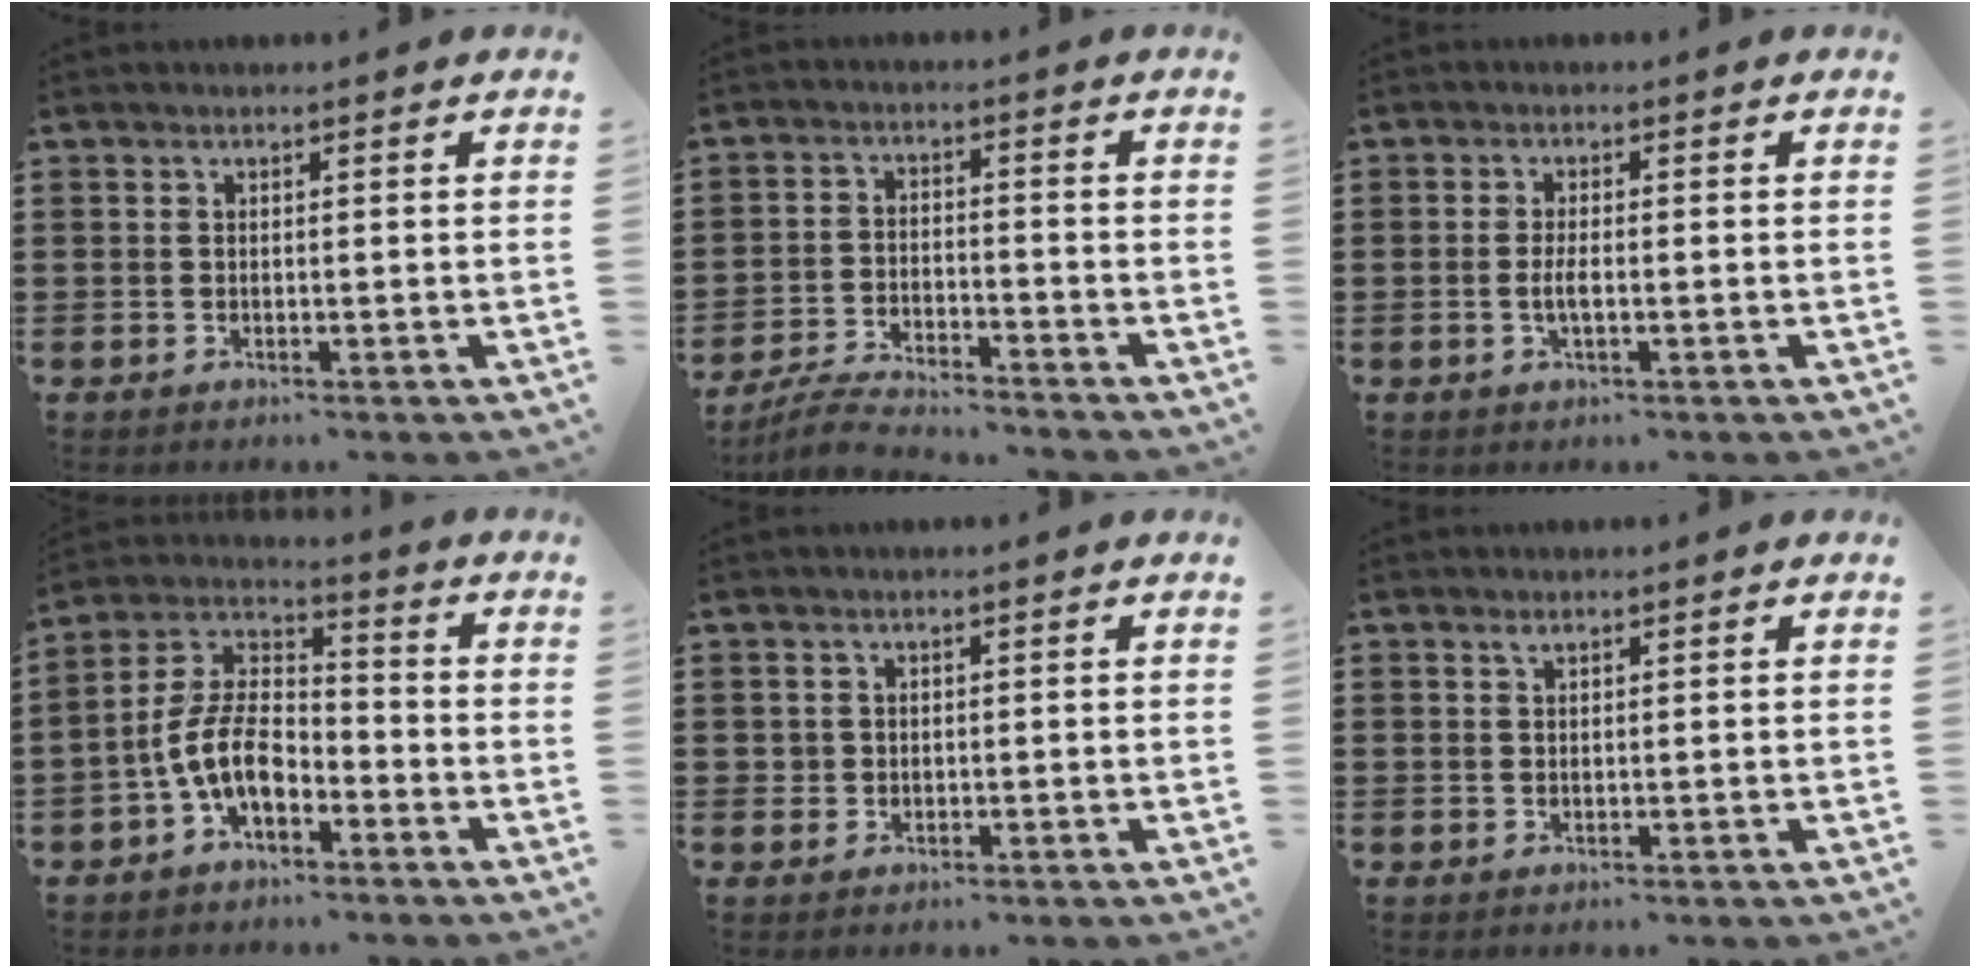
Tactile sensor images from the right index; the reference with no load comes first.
{"total": 4.9, "force": [-4.8, 0.4, 1.1], "torque": [-0.031, 0.000, -0.099]}
{"total": 2.4, "force": [-0.5, 0.6, 2.2], "torque": [-0.048, -0.002, -0.012]}
{"total": 9.7, "force": [-3.9, 4.9, 7.5], "torque": [-0.175, 0.002, -0.077]}
{"total": 0.9, "force": [0.2, 0.9, 0.1], "torque": [-0.003, 0.005, 0.002]}
{"total": 0.9, "force": [0.6, 0.3, 0.6], "torque": [-0.013, 0.002, 0.010]}